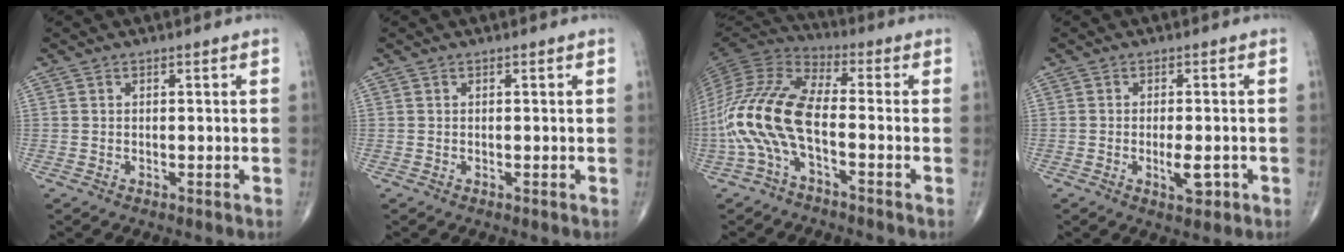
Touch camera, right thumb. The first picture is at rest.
{"total": 0.0}
{"total": 15.5, "force": [-4.3, 6.1, 13.6], "torque": [-0.302, 0.044, -0.090]}
{"total": 3.9, "force": [-1.3, 1.5, 3.4], "torque": [-0.053, -0.003, -0.016]}